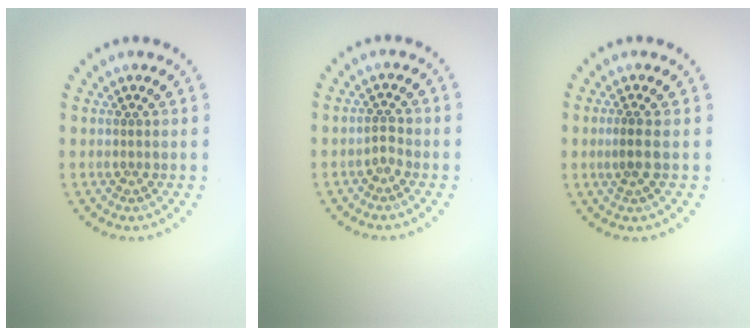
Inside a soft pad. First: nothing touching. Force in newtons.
{"total": 1.1, "press": 0.9, "slide": 0.5}
{"total": 1.7, "press": 1.4, "slide": 1.0}